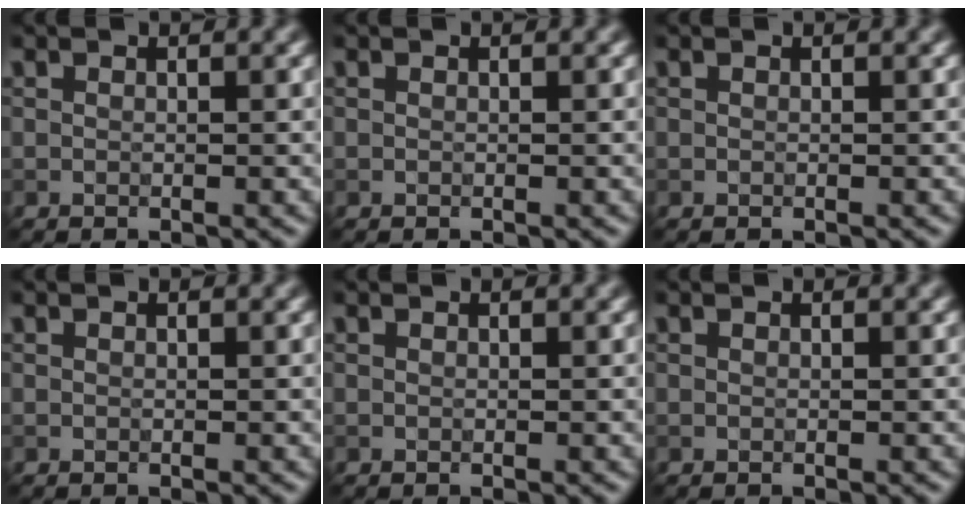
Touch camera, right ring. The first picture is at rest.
{"total": 0.0}
{"total": 0.0}
{"total": 0.0}
{"total": 0.0}
{"total": 0.0}